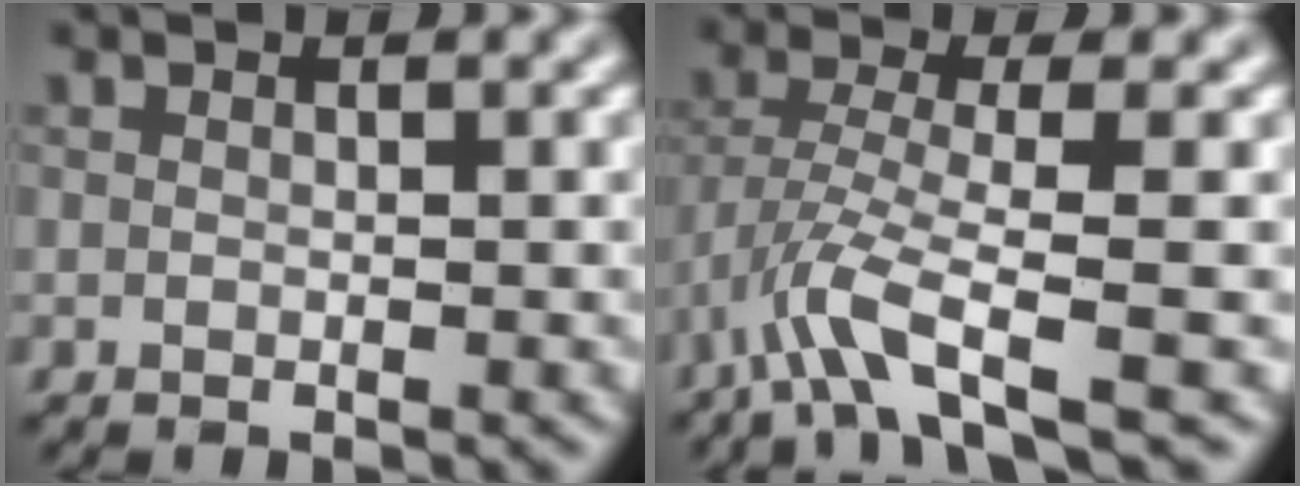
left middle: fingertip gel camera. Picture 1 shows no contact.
{"total": 5.0, "force": [-3.0, 0.7, 4.0], "torque": [-0.079, -0.005, -0.067]}